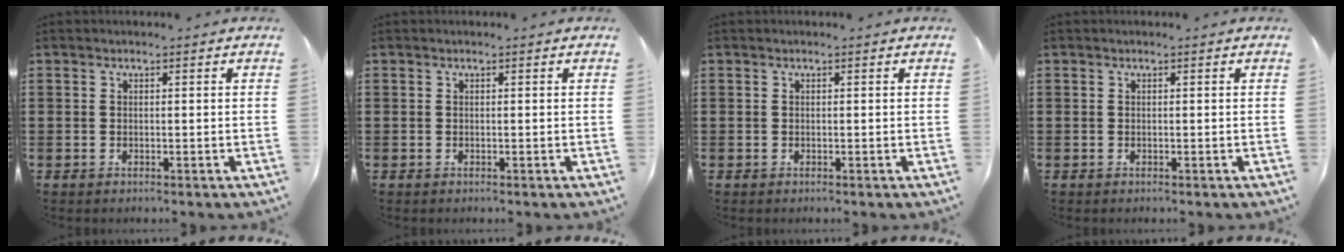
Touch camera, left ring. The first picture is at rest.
{"total": 0.0}
{"total": 0.0}
{"total": 0.0}